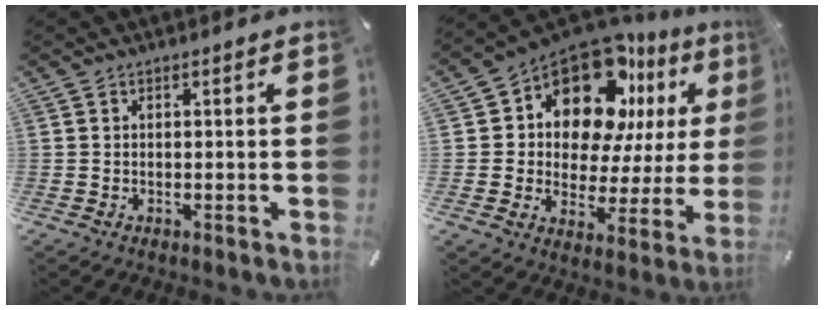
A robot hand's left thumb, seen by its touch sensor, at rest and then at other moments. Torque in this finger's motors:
{"motor_torque": [1.68, 1.48, 1.93, -0.84, 0.29]}